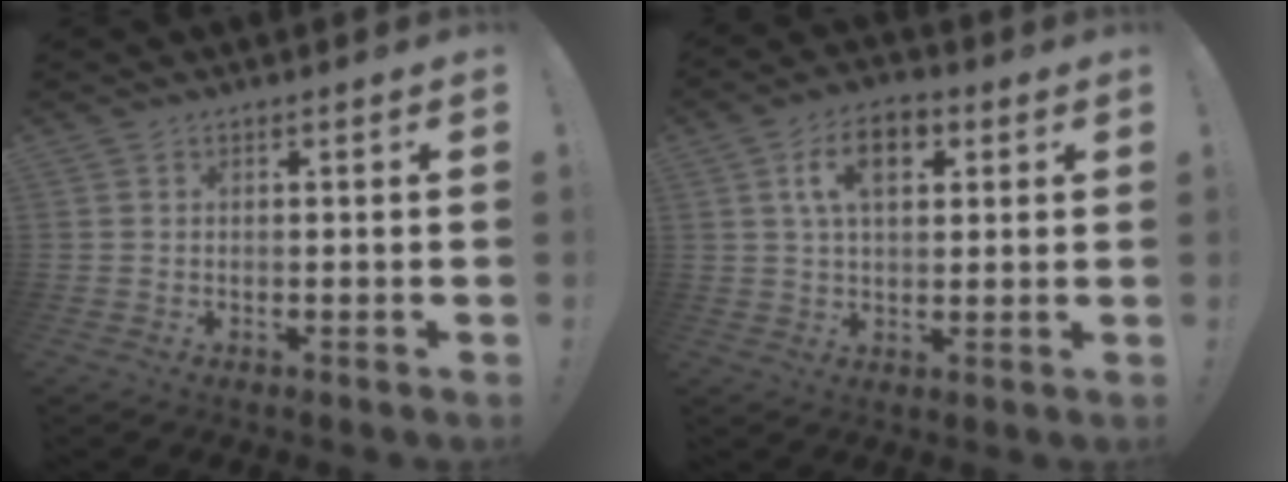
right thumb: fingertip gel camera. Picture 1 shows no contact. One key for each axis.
{"total": 10.7, "fx": 3.8, "fy": 6.1, "fz": 7.9, "tx": -0.128, "ty": 0.010, "tz": 0.068}